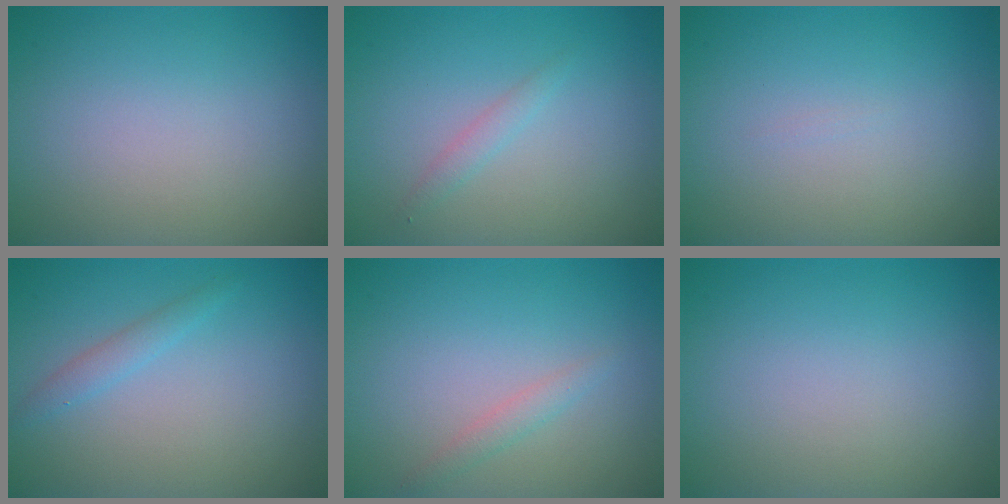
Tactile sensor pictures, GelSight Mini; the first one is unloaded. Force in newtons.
{"total": 1.0, "press": 1.0, "slide": 0.1}
{"total": 0.0}
{"total": 1.3, "press": 1.3, "slide": 0.0}
{"total": 1.2, "press": 1.2, "slide": 0.0}
{"total": 0.0}